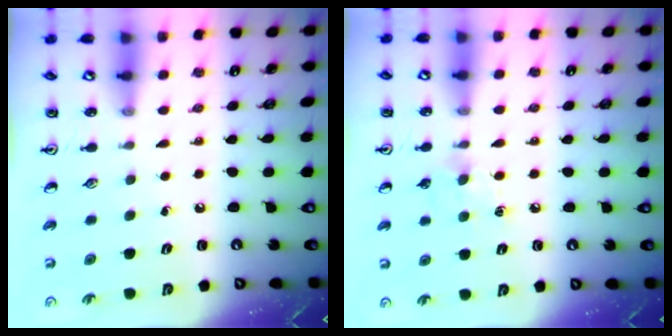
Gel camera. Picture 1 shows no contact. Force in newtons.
{"total": 6.5, "press": 6.4, "slide": 1.1}